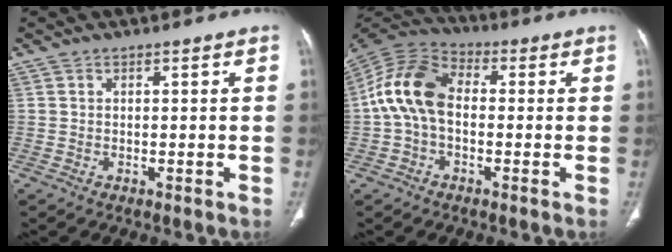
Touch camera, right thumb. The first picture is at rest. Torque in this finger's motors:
{"motor_torque": [-0.14, 0.53, 0.96, -0.64, 0.18]}